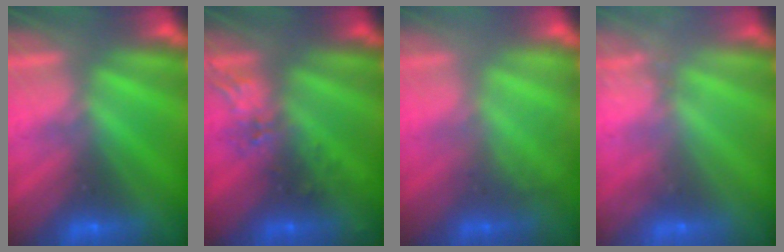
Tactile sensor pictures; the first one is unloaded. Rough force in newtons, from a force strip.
{"total": 2.6}
{"total": 2.5}
{"total": 2.6}